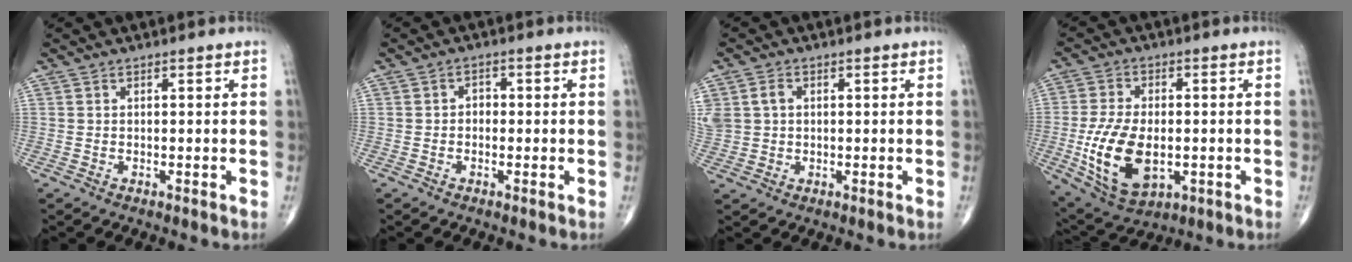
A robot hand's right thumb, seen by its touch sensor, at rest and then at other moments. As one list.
[{"total": 1.7, "force": [-0.3, 1.4, 0.9], "torque": [-0.001, 0.008, -0.011]}, {"total": 7.4, "force": [1.5, 6.0, 4.1], "torque": [-0.110, 0.013, 0.037]}, {"total": 14.7, "force": [-2.7, 8.4, 11.7], "torque": [-0.217, -0.007, -0.033]}]